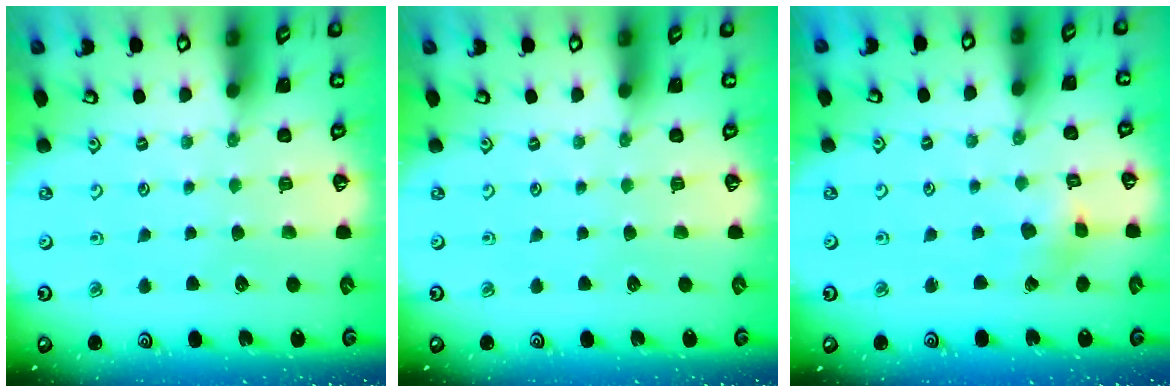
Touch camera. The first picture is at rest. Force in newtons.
{"total": 0.0}
{"total": 2.4, "press": 2.3, "slide": 0.4}